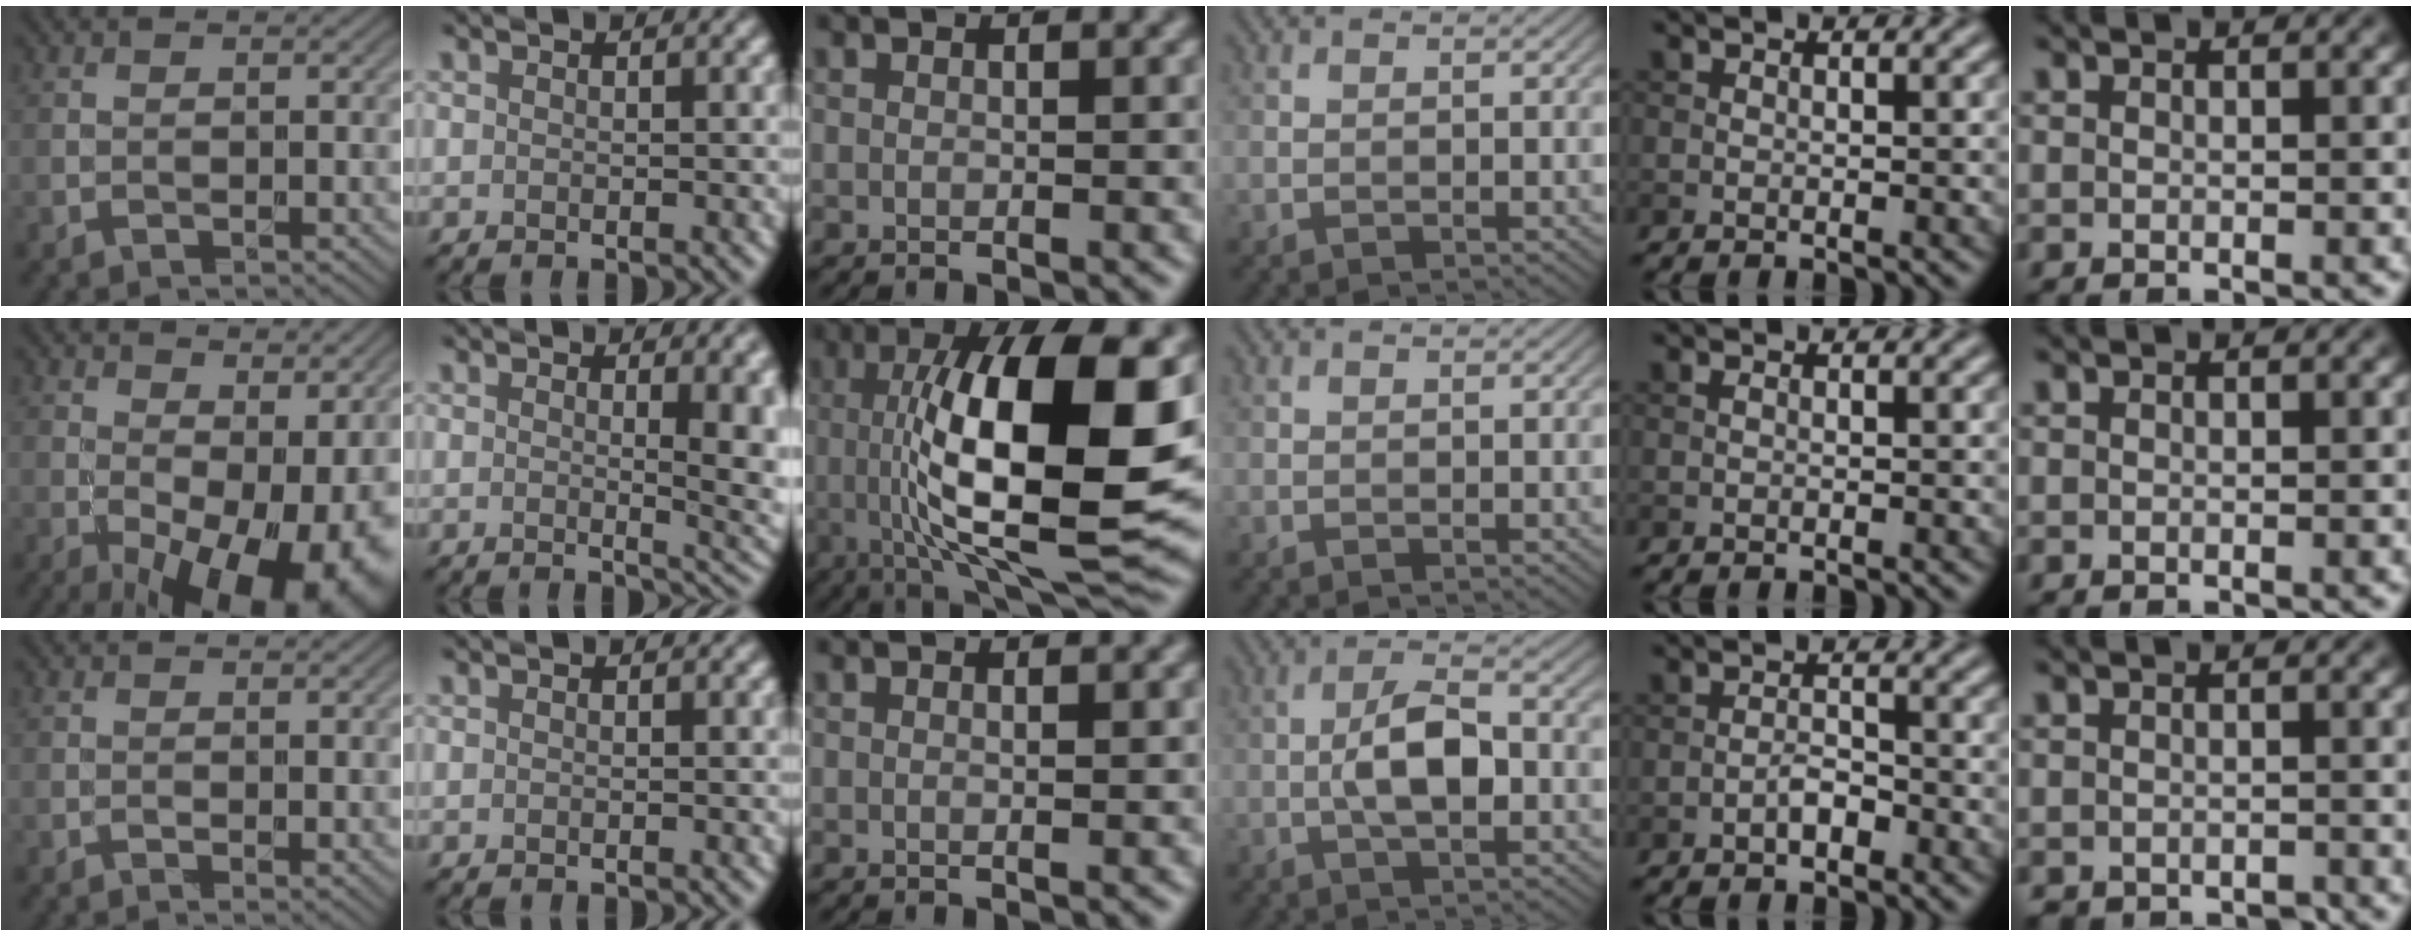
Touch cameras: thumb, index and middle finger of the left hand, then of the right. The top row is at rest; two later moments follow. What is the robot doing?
{"motion": "unscrew", "object": "dispenser bottle"}